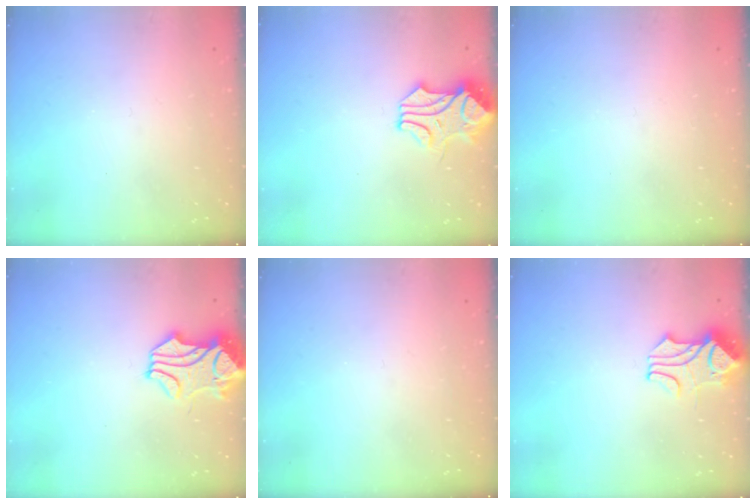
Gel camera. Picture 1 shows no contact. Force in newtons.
{"total": 1.5, "press": 1.4, "slide": 0.6}
{"total": 0.0}
{"total": 2.0, "press": 1.5, "slide": 1.4}
{"total": 0.0}
{"total": 1.8, "press": 1.4, "slide": 1.1}